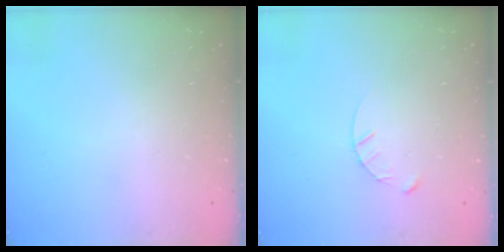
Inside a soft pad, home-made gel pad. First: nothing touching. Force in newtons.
{"total": 3.4, "press": 3.4, "slide": 0.3}